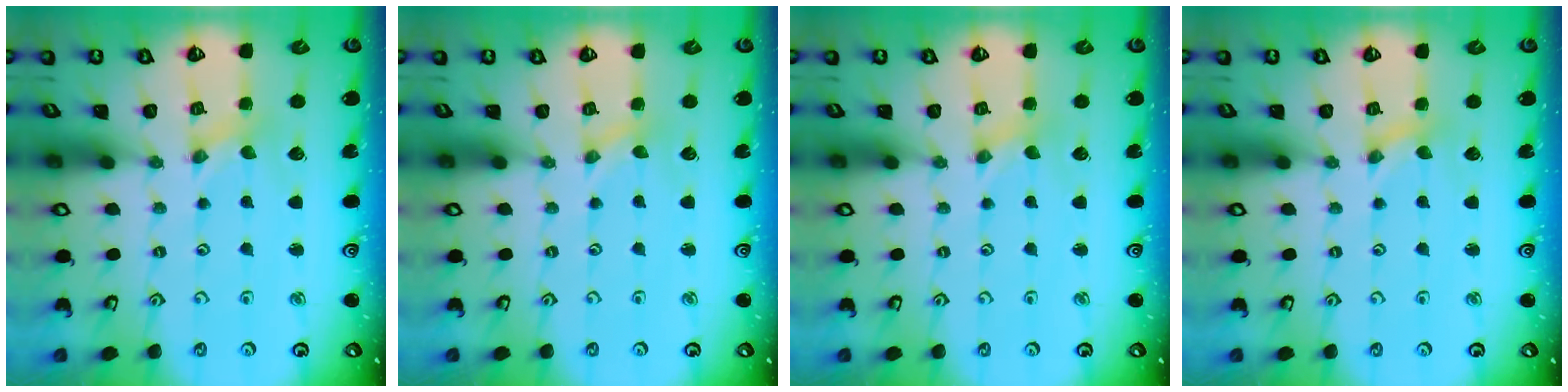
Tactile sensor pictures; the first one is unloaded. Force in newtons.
{"total": 0.0}
{"total": 0.0}
{"total": 0.0}